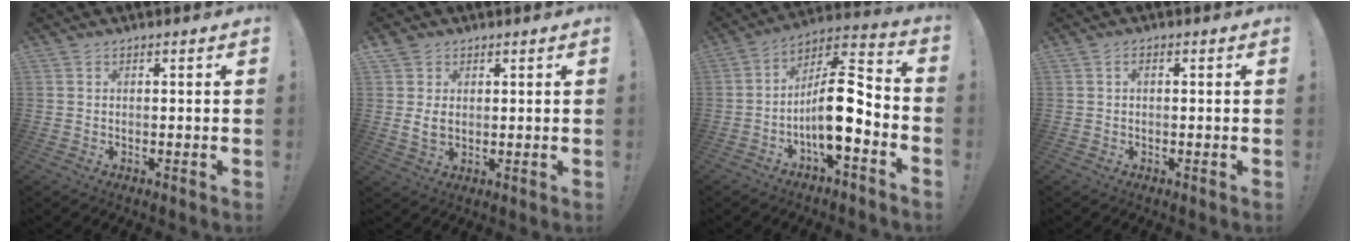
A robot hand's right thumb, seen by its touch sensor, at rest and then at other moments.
{"total": 4.9, "force": [1.3, 3.6, 2.9], "torque": [-0.040, -0.006, 0.023]}
{"total": 14.8, "force": [-3.7, 4.3, 13.7], "torque": [-0.224, 0.014, -0.060]}
{"total": 1.0, "force": [-0.2, 0.4, 0.8], "torque": [-0.010, 0.001, -0.006]}